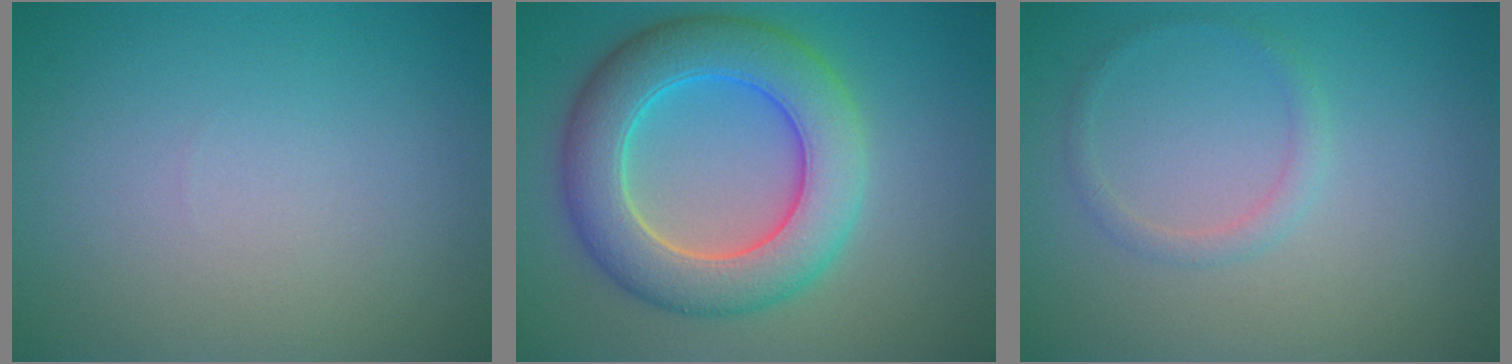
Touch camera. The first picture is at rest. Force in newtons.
{"total": 8.4, "press": 8.4, "slide": 0.3}
{"total": 1.3, "press": 1.3, "slide": 0.0}